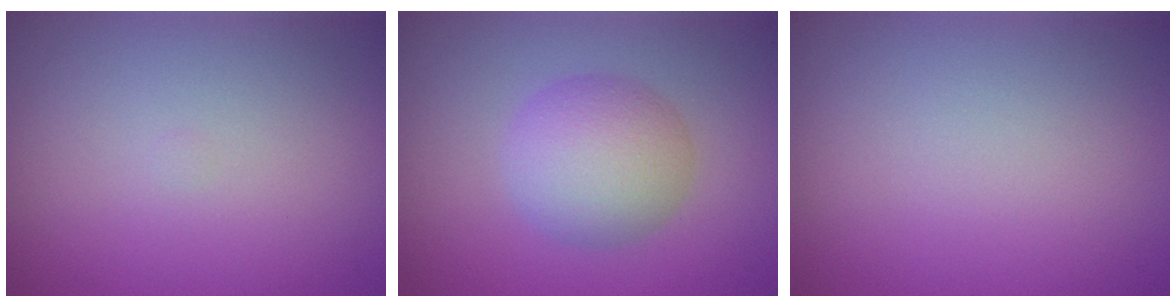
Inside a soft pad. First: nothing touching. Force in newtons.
{"total": 4.5, "press": 4.5, "slide": 0.1}
{"total": 0.0}